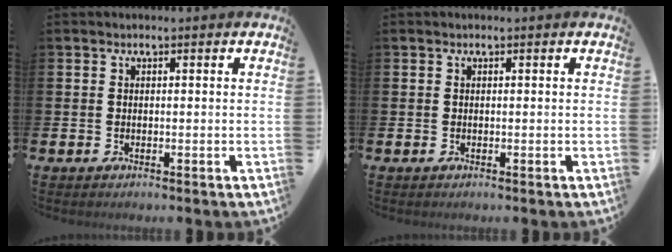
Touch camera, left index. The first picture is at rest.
{"total": 0.0}